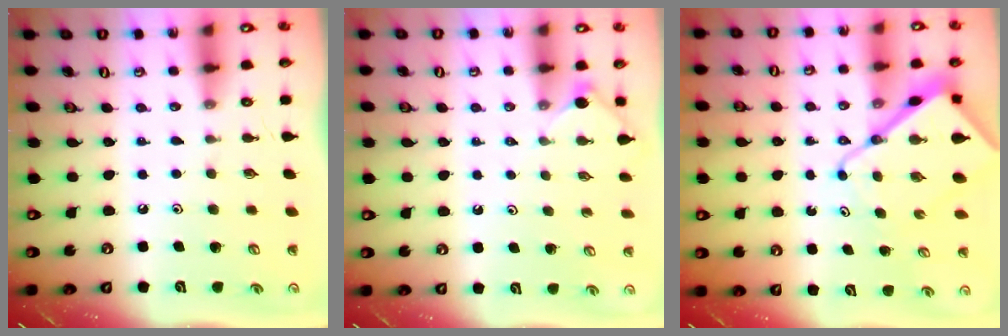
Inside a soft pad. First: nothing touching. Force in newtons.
{"total": 3.0, "press": 3.0, "slide": 0.5}
{"total": 11.2, "press": 11.1, "slide": 1.2}